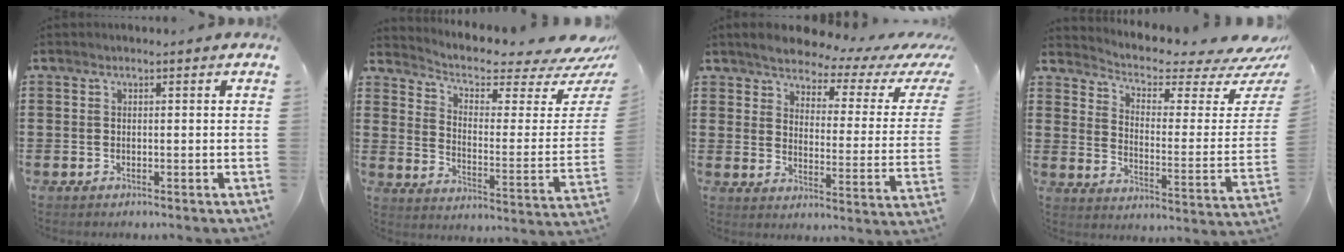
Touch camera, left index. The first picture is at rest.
{"total": 4.2, "force": [3.2, 1.4, 2.4], "torque": [-0.059, -0.034, 0.048]}
{"total": 4.1, "force": [3.9, 0.7, 1.1], "torque": [-0.041, -0.032, 0.059]}
{"total": 3.6, "force": [2.8, 1.1, 2.0], "torque": [-0.051, -0.034, 0.039]}